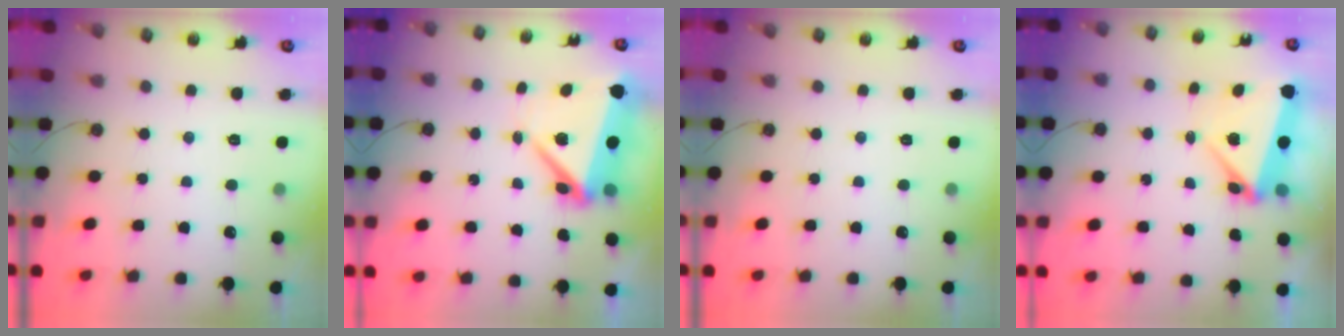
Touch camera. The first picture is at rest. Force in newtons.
{"total": 10.2, "press": 10.1, "slide": 1.0}
{"total": 0.0}
{"total": 6.5, "press": 5.0, "slide": 4.2}